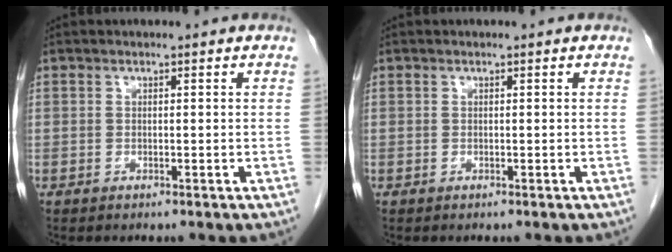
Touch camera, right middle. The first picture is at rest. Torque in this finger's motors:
{"motor_torque": [0.00, 0.00, 0.00, 0.00]}